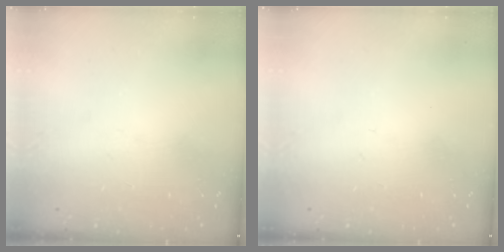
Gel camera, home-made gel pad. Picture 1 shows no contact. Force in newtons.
{"total": 0.0}